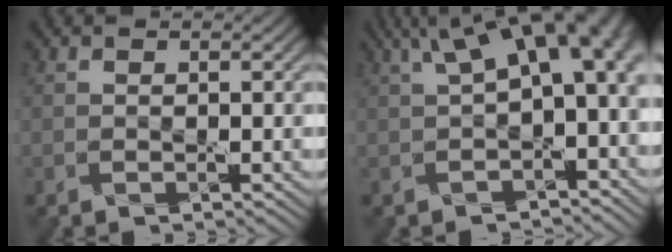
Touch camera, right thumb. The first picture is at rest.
{"total": 11.3, "force": [2.6, 5.0, 9.8], "torque": [-0.146, 0.012, 0.048]}